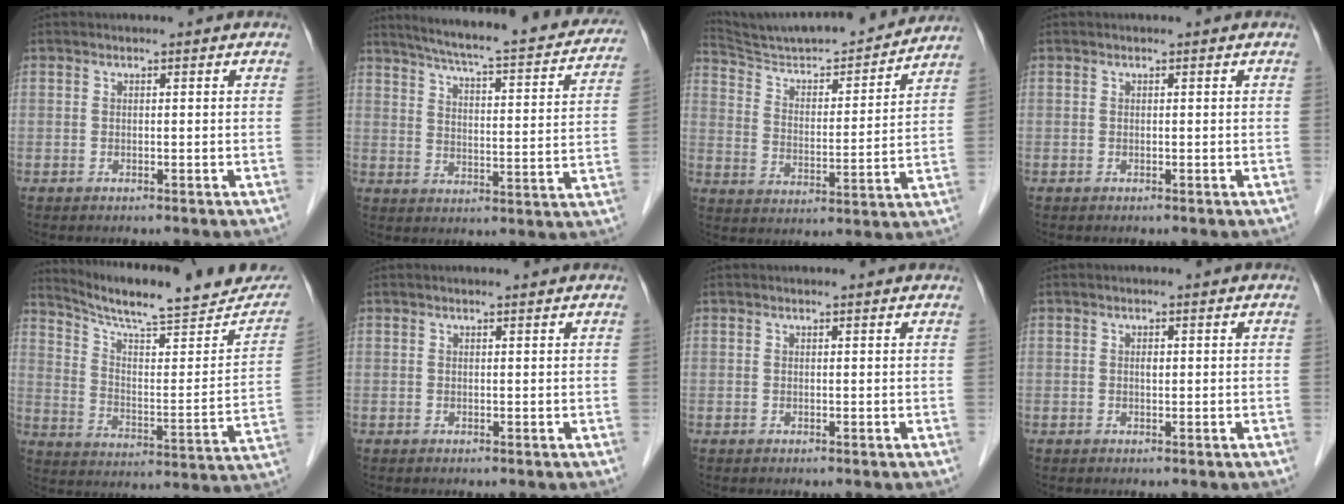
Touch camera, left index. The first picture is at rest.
{"total": 24.9, "force": [22.0, 3.1, 11.2], "torque": [-0.168, -0.032, 0.273]}
{"total": 19.3, "force": [18.2, 1.4, 6.3], "torque": [-0.105, -0.014, 0.274]}
{"total": 0.0}
{"total": 21.2, "force": [19.2, 2.9, 8.7], "torque": [-0.126, -0.039, 0.265]}
{"total": 0.9, "force": [0.8, -0.1, 0.3], "torque": [-0.008, 0.003, 0.013]}
{"total": 1.3, "force": [1.3, 0.1, 0.3], "torque": [-0.013, 0.005, 0.010]}
{"total": 0.6, "force": [0.0, 0.3, 0.5], "torque": [-0.011, -0.003, -0.001]}